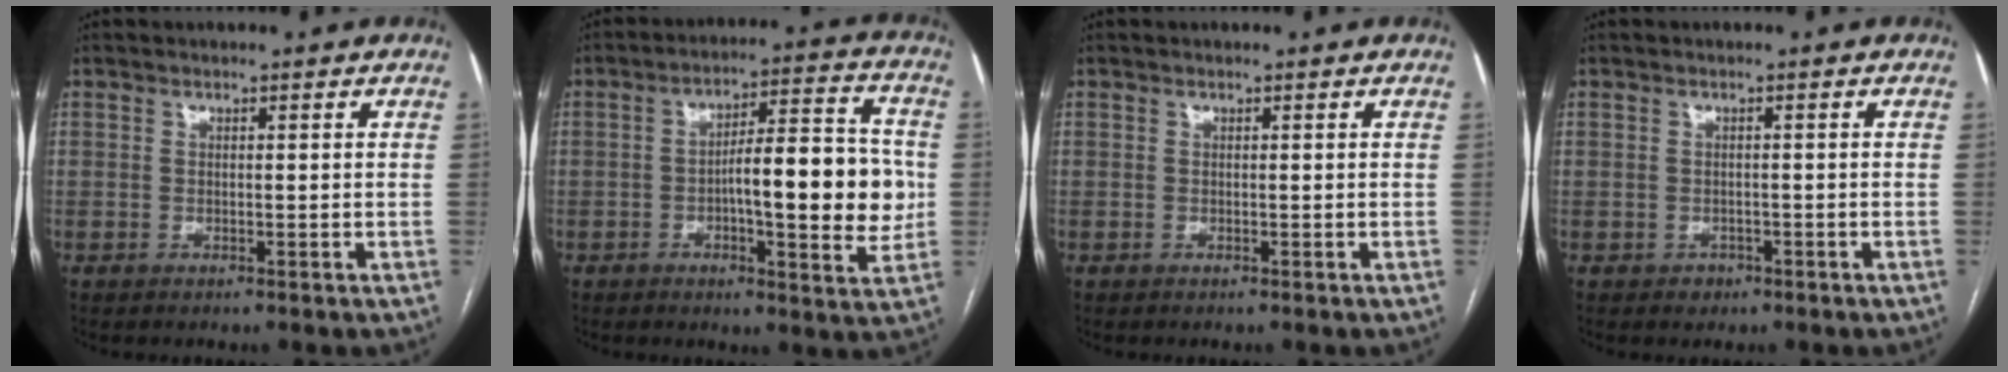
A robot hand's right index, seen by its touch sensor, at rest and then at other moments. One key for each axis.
{"total": 14.2, "fx": -1.1, "fy": 3.4, "fz": 13.7, "tx": -0.195, "ty": 0.025, "tz": -0.013}
{"total": 0.0}
{"total": 1.6, "fx": -0.9, "fy": 1.3, "fz": 0.2, "tx": -0.001, "ty": 0.005, "tz": -0.011}